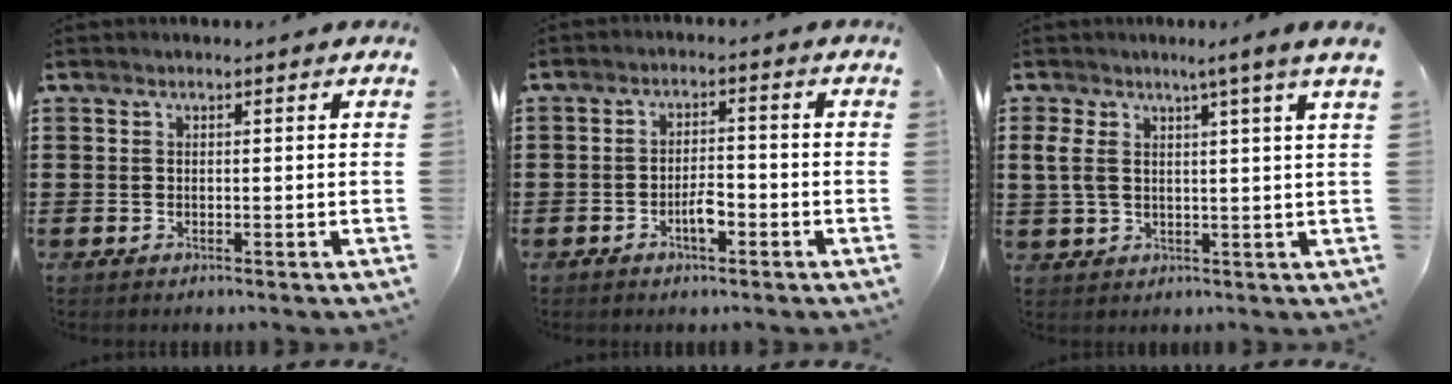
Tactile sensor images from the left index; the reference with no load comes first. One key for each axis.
{"total": 3.8, "fx": -1.7, "fy": 1.5, "fz": 3.0, "tx": -0.053, "ty": 0.007, "tz": -0.031}
{"total": 5.1, "fx": 2.6, "fy": 0.4, "fz": 4.4, "tx": -0.096, "ty": -0.001, "tz": 0.042}